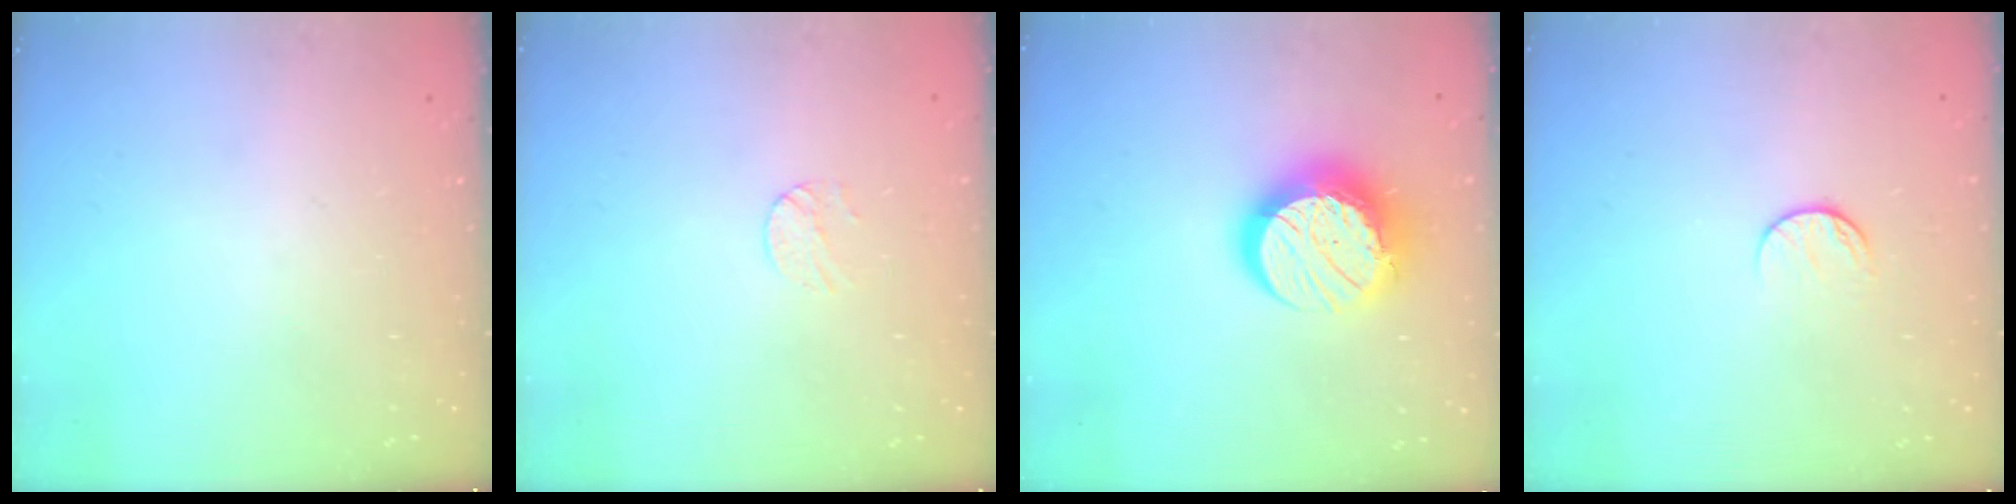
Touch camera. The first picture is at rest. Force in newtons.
{"total": 4.3, "press": 4.3, "slide": 0.4}
{"total": 14.2, "press": 14.1, "slide": 1.4}
{"total": 7.5, "press": 7.5, "slide": 0.9}